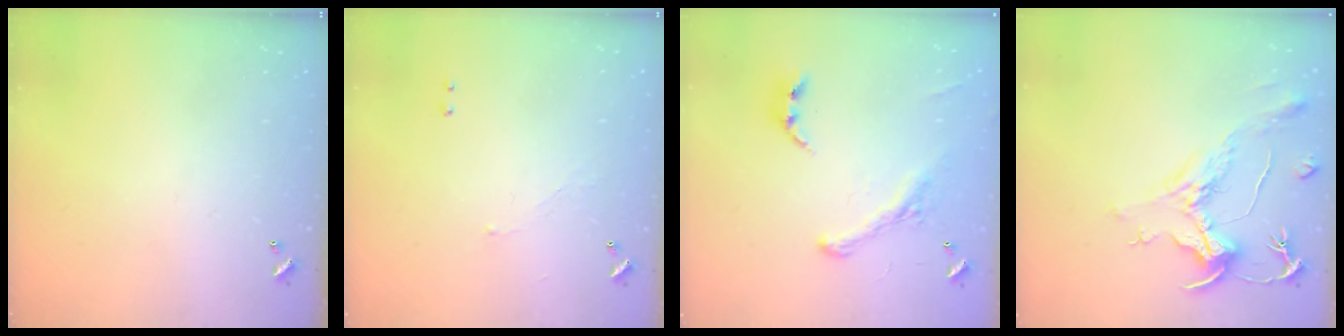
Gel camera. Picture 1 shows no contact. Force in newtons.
{"total": 1.3, "press": 1.2, "slide": 0.5}
{"total": 2.9, "press": 2.7, "slide": 1.2}
{"total": 2.1, "press": 1.7, "slide": 1.3}